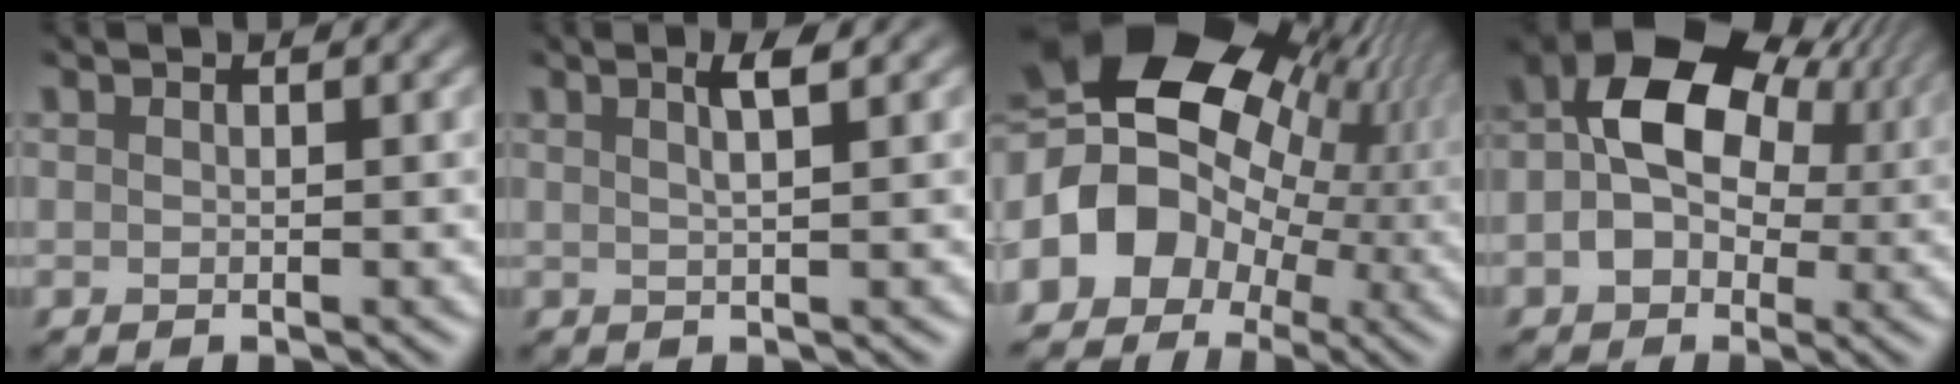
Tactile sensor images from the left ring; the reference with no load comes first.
{"total": 1.2, "force": [-0.2, 0.1, 1.2], "torque": [-0.024, 0.002, 0.003]}
{"total": 15.3, "force": [0.5, 11.7, 9.8], "torque": [-0.190, 0.011, 0.018]}
{"total": 10.3, "force": [0.6, 7.7, 6.8], "torque": [-0.130, -0.001, 0.017]}